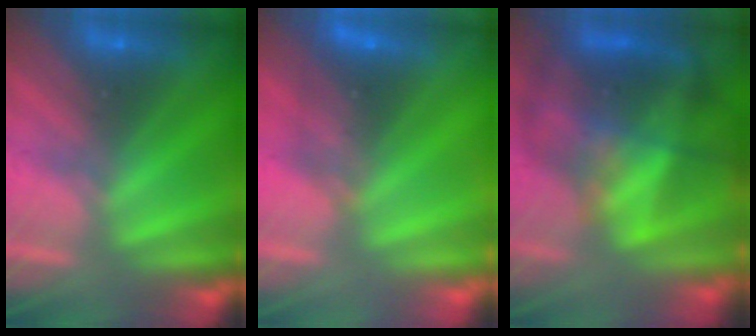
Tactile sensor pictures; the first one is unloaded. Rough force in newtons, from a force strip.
{"total": 2.3}
{"total": 7.2}